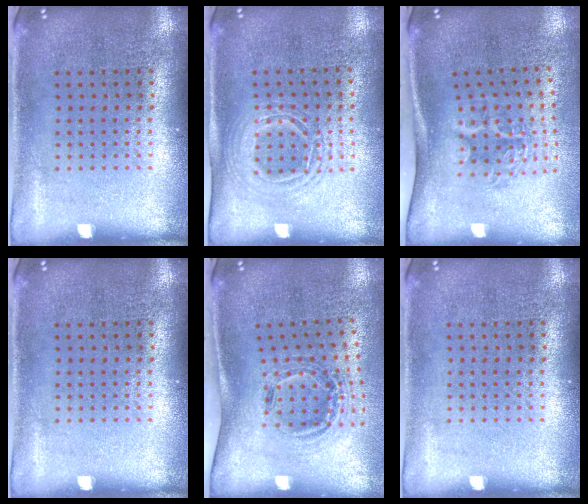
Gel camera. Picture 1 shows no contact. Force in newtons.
{"total": 1.5, "press": 1.3, "slide": 0.8}
{"total": 1.9, "press": 1.2, "slide": 1.4}
{"total": 0.0}
{"total": 1.2, "press": 1.0, "slide": 0.7}
{"total": 0.0}